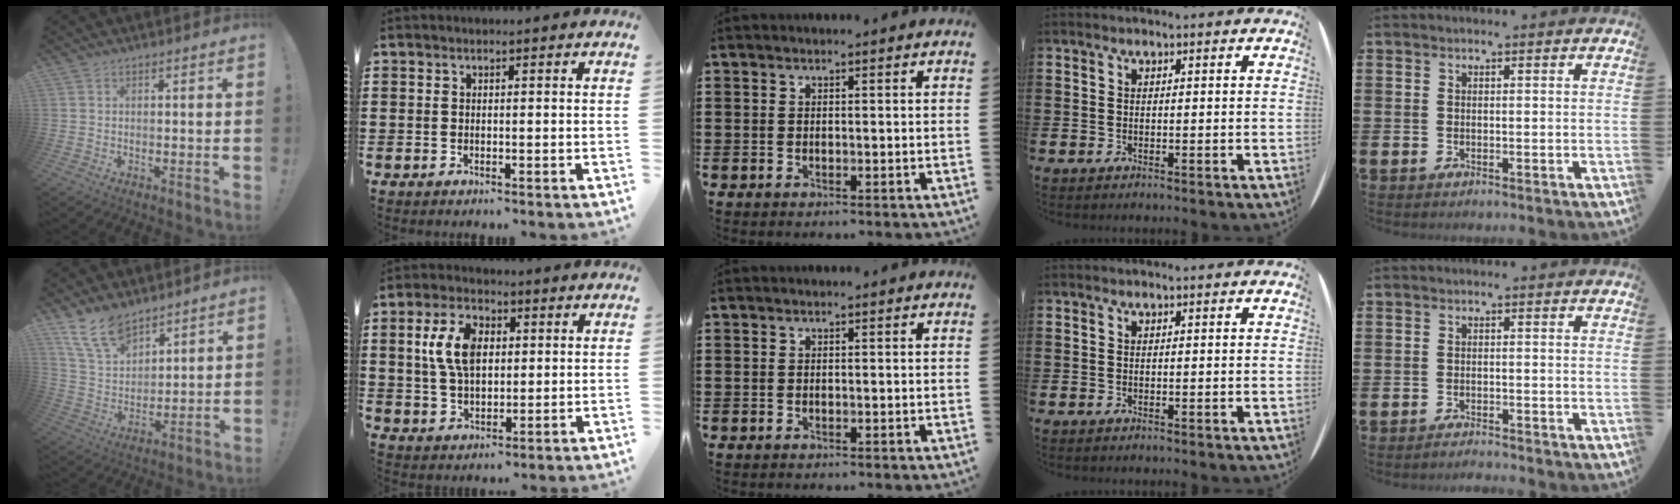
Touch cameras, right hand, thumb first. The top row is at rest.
{"thumb": {"total": 12.4, "force": [9.5, 5.8, 5.4], "torque": [-0.115, -0.054, 0.184]}, "index": {"total": 8.3, "force": [1.6, 5.1, 6.4], "torque": [-0.148, 0.015, 0.025]}, "little": {"total": 1.2, "force": [-1.2, -0.1, 0.0], "torque": [-0.004, 0.001, -0.025]}}